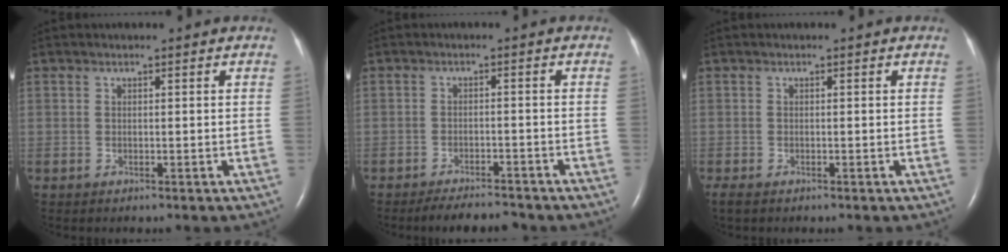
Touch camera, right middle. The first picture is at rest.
{"total": 5.4, "force": [-5.1, 0.9, 1.5], "torque": [-0.024, -0.012, -0.079]}
{"total": 1.5, "force": [-1.1, 0.6, 0.9], "torque": [-0.021, -0.006, -0.018]}